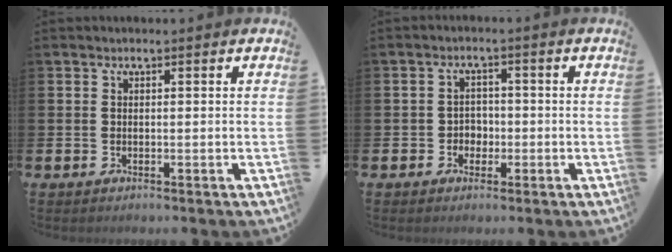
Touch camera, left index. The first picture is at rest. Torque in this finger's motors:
{"motor_torque": [-0.11, 0.17, 0.03, 0.00]}